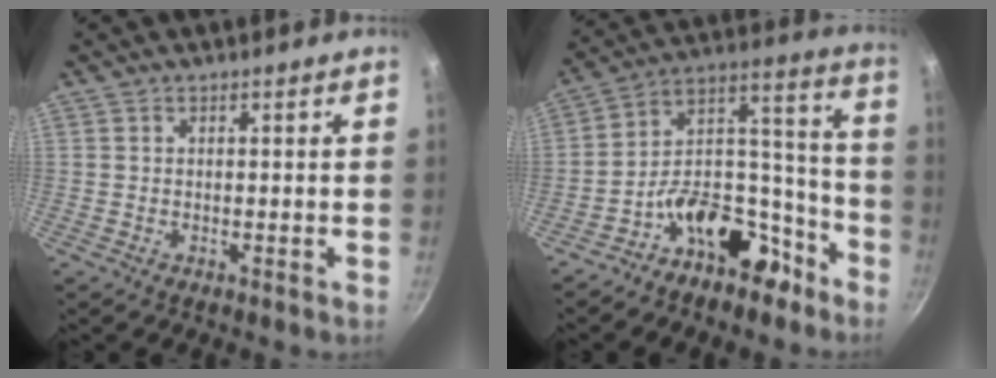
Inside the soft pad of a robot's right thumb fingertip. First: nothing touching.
{"total": 17.0, "force": [-11.0, 9.5, 8.9], "torque": [-0.081, 0.135, -0.177]}